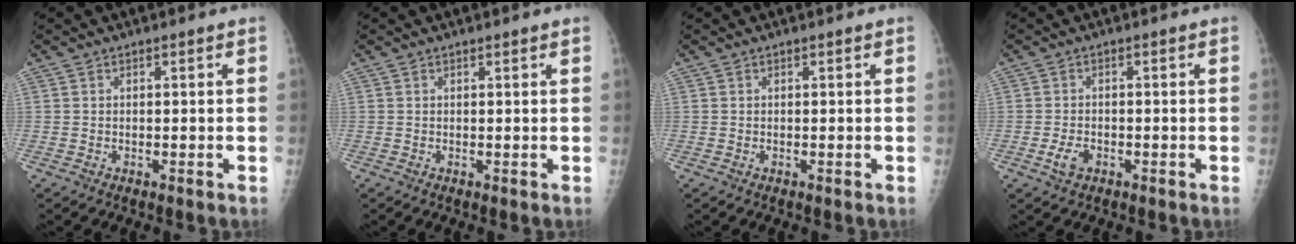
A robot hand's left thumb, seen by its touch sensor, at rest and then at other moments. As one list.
[{"total": 0.8, "force": [0.8, 0.0, 0.3], "torque": [-0.005, 0.002, 0.013]}, {"total": 0.0}, {"total": 2.7, "force": [-1.1, 1.7, 1.8], "torque": [-0.035, 0.000, -0.019]}]